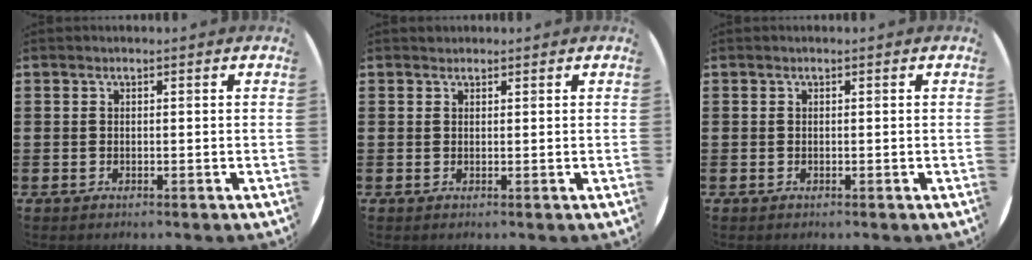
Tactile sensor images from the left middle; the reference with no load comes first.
{"total": 0.7, "force": [0.6, 0.3, -0.2], "torque": [0.005, 0.005, 0.011]}
{"total": 0.0}